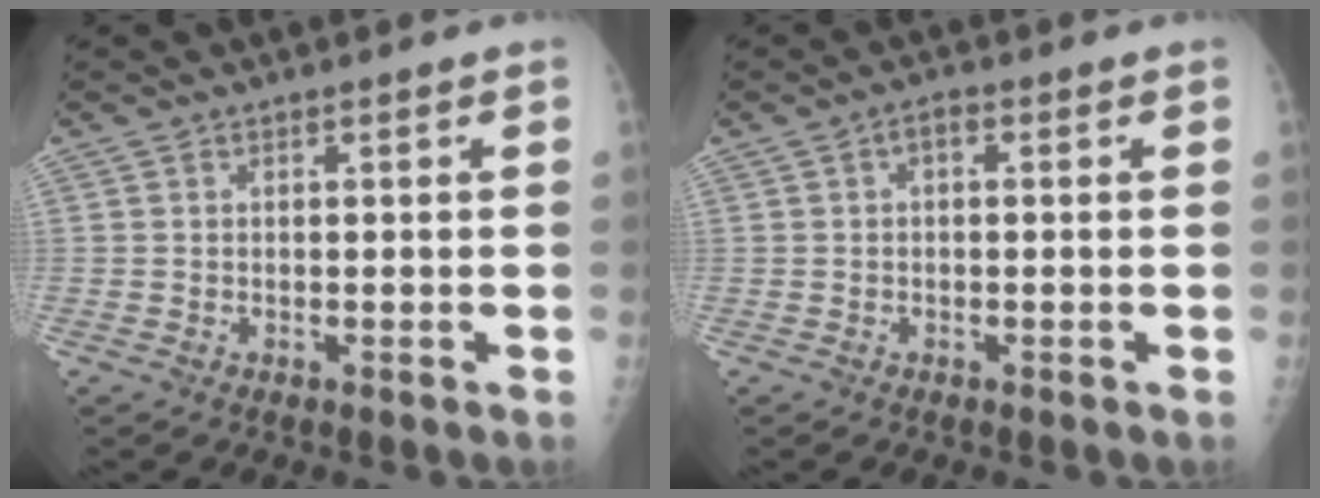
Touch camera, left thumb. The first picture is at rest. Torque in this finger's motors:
{"motor_torque": [-0.19, 0.05, 0.24, 0.05, 0.07]}